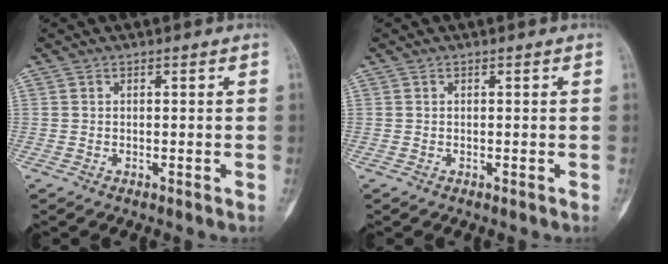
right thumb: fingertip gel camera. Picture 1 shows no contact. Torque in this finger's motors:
{"motor_torque": [0.26, 0.15, 0.03, -0.03, 0.00]}